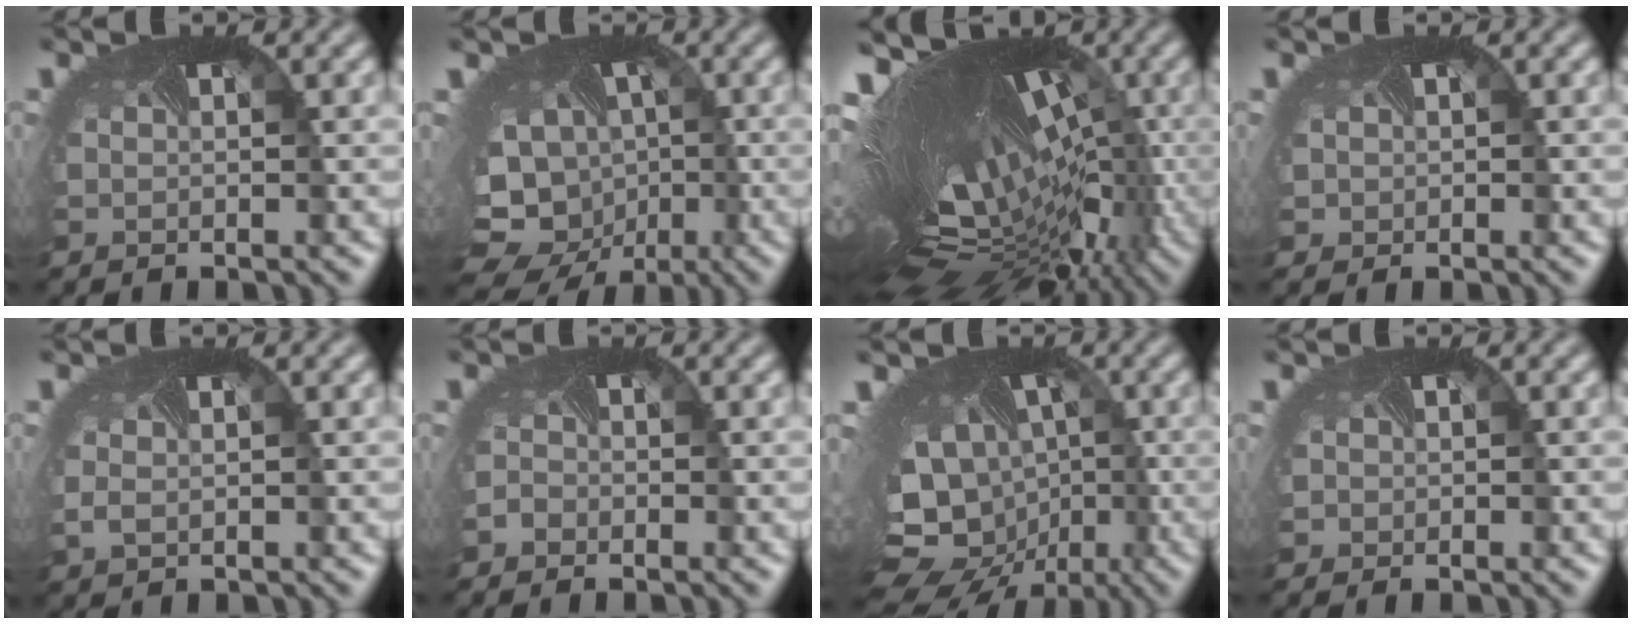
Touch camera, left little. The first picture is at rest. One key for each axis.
{"total": 15.8, "fx": -5.6, "fy": 12.6, "fz": 7.7, "tx": -0.131, "ty": -0.060, "tz": -0.070}
{"total": 20.7, "fx": 0.4, "fy": 9.2, "fz": 18.5, "tx": -0.299, "ty": 0.039, "tz": 0.007}
{"total": 1.2, "fx": 0.3, "fy": 1.2, "fz": 0.3, "tx": -0.005, "ty": 0.003, "tz": 0.000}
{"total": 1.0, "fx": -0.2, "fy": 0.8, "fz": 0.6, "tx": -0.021, "ty": -0.002, "tz": 0.003}
{"total": 0.9, "fx": -0.7, "fy": 0.6, "fz": -0.2, "tx": 0.003, "ty": -0.006, "tz": -0.016}
{"total": 16.9, "fx": -5.1, "fy": 12.4, "fz": 10.3, "tx": -0.163, "ty": -0.012, "tz": -0.076}
{"total": 1.0, "fx": 0.0, "fy": 1.0, "fz": 0.1, "tx": 0.003, "ty": 0.001, "tz": -0.006}